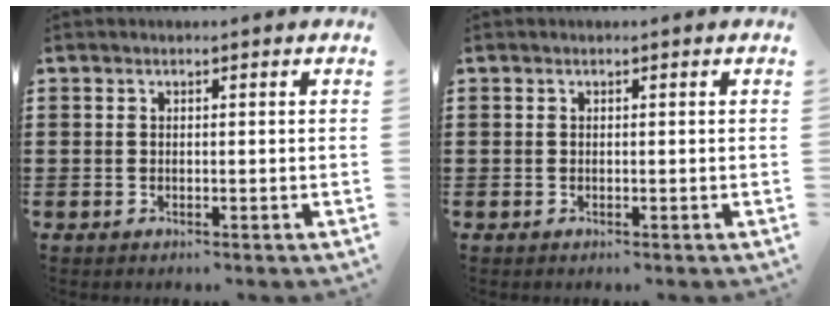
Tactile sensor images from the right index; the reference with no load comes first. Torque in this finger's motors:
{"motor_torque": [0.21, 0.02, 0.03, 0.01]}